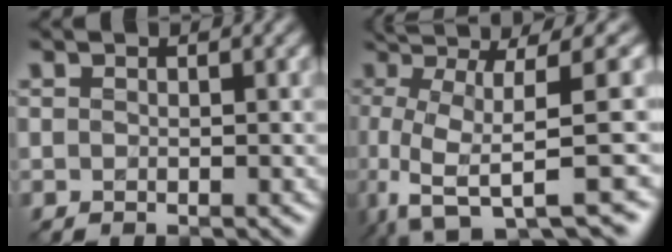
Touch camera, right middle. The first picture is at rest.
{"total": 10.1, "force": [-0.8, 2.1, 9.8], "torque": [-0.154, 0.012, -0.007]}